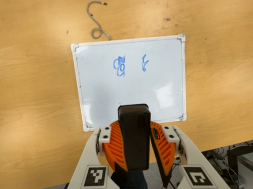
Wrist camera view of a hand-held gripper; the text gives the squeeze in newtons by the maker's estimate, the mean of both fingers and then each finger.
{"total": 10.0, "left": 10.2, "right": 9.8}